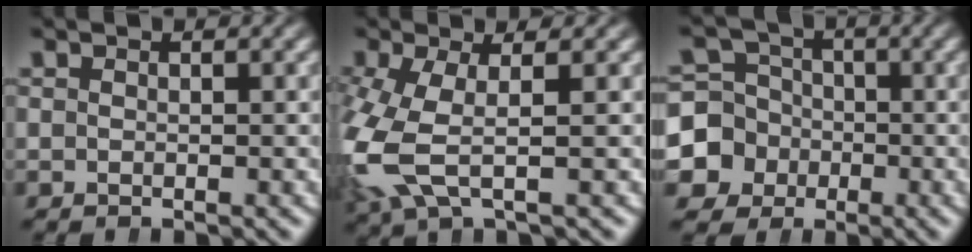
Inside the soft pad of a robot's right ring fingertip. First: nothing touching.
{"total": 5.6, "force": [-0.8, 3.5, 4.3], "torque": [-0.124, -0.025, 0.001]}
{"total": 11.6, "force": [-2.8, 10.8, 3.1], "torque": [-0.078, -0.047, -0.049]}